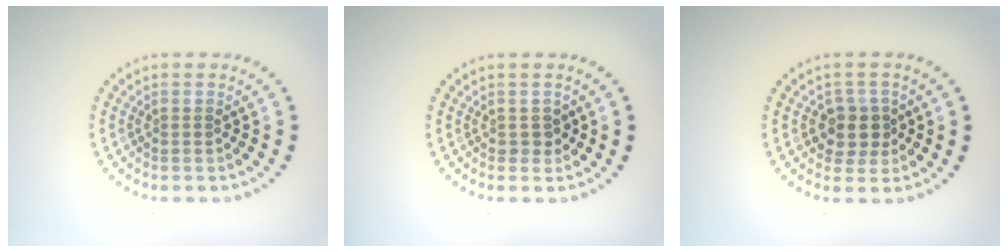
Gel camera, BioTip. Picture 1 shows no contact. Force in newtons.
{"total": 1.0, "press": 0.9, "slide": 0.3}
{"total": 2.6, "press": 2.3, "slide": 1.2}